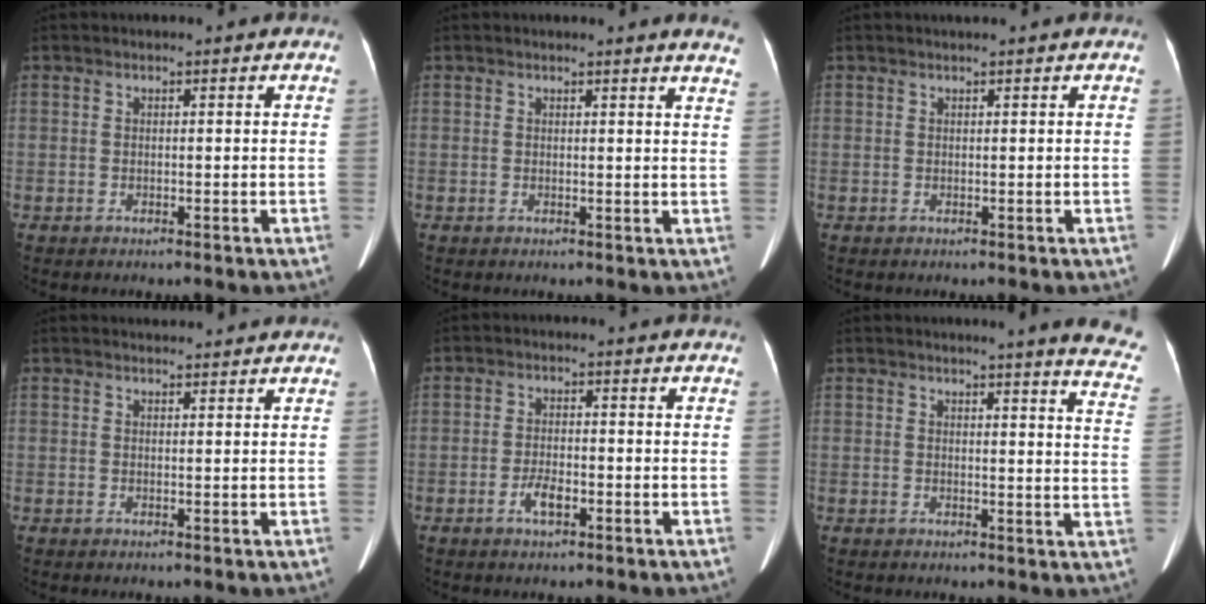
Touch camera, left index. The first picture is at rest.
{"total": 5.4, "force": [5.1, -0.2, 1.7], "torque": [-0.016, -0.025, 0.027]}
{"total": 1.0, "force": [0.8, -0.2, 0.6], "torque": [-0.009, 0.012, 0.018]}
{"total": 3.4, "force": [3.4, 0.3, 0.5], "torque": [-0.013, 0.021, 0.043]}
{"total": 3.0, "force": [-1.5, 1.0, 2.3], "torque": [-0.048, 0.001, -0.027]}
{"total": 11.9, "force": [10.5, -0.1, 5.5], "torque": [-0.047, -0.070, 0.087]}